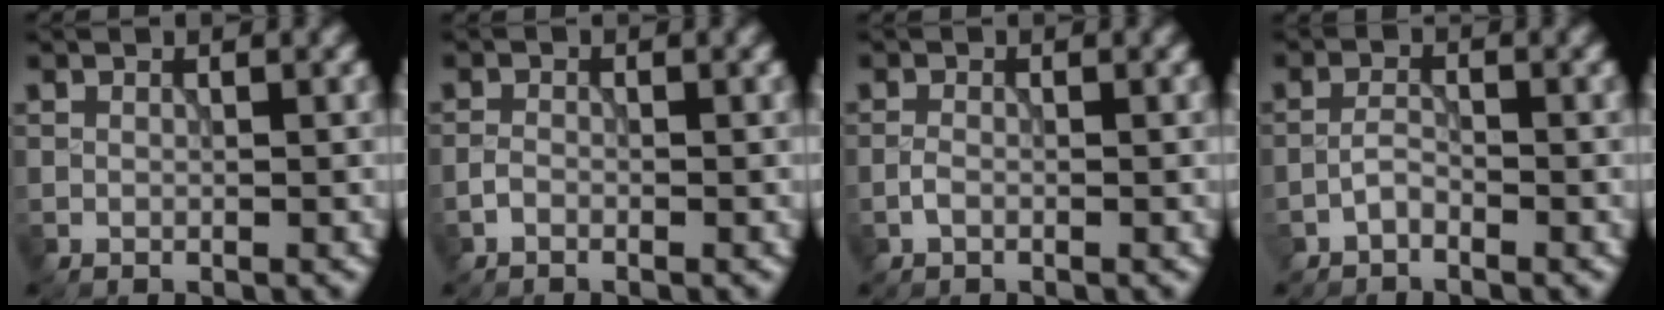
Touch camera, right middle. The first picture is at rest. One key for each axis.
{"total": 0.8, "fx": -0.7, "fy": 0.3, "fz": 0.4, "tx": -0.007, "ty": 0.001, "tz": -0.017}
{"total": 0.8, "fx": -0.5, "fy": 0.4, "fz": 0.6, "tx": -0.014, "ty": 0.001, "tz": -0.014}
{"total": 1.3, "fx": -1.0, "fy": 0.4, "fz": 0.7, "tx": -0.016, "ty": 0.005, "tz": -0.025}